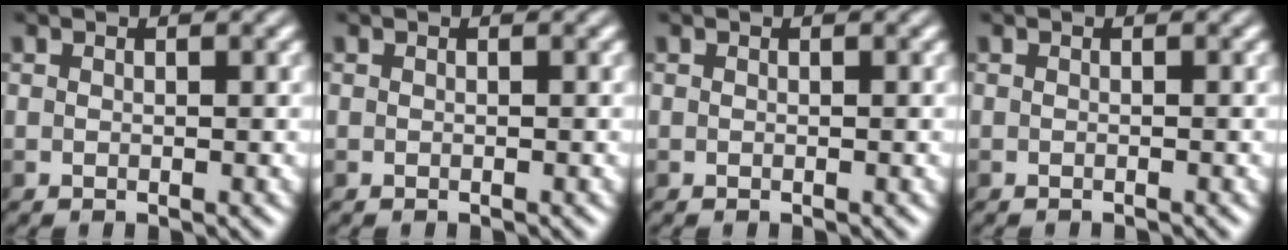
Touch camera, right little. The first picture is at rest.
{"total": 0.0}
{"total": 0.0}
{"total": 0.7, "force": [-0.7, 0.0, -0.1], "torque": [0.004, -0.007, -0.011]}